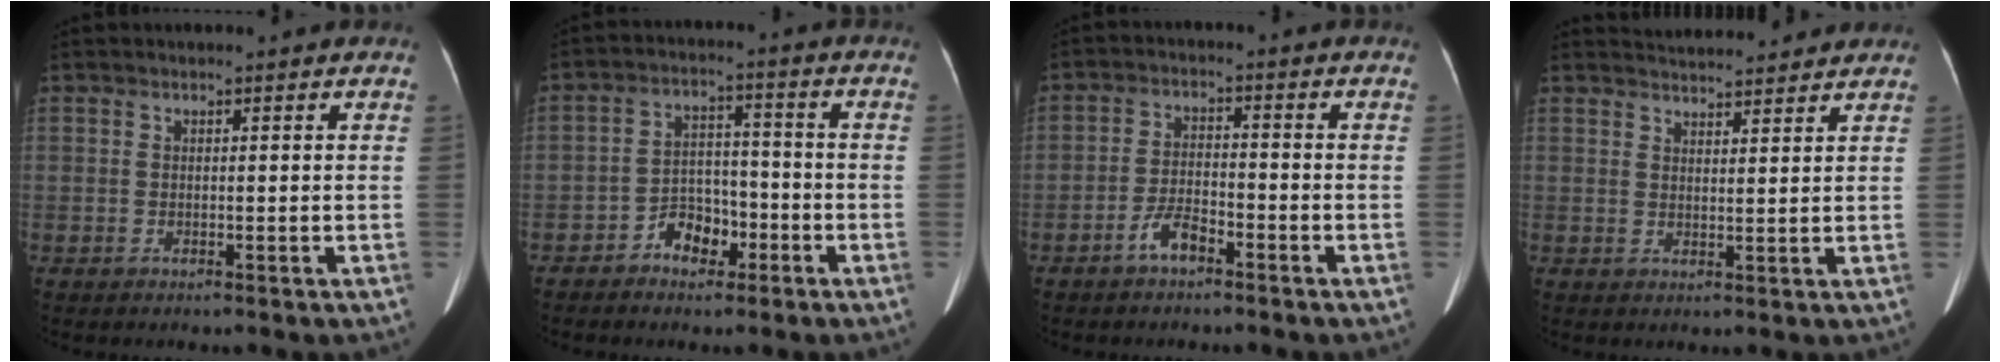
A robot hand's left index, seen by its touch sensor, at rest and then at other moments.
{"total": 5.4, "force": [-3.1, 3.5, 2.7], "torque": [-0.046, 0.021, -0.053]}
{"total": 3.8, "force": [-2.7, 1.3, 2.4], "torque": [-0.051, 0.005, -0.052]}
{"total": 8.0, "force": [7.7, 1.3, 1.6], "torque": [-0.025, 0.020, 0.102]}